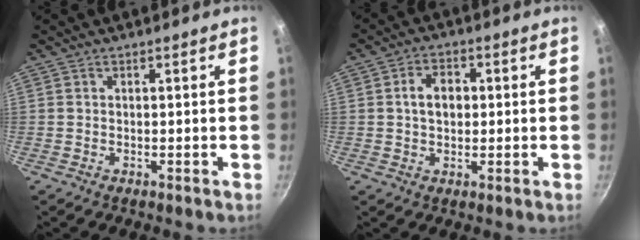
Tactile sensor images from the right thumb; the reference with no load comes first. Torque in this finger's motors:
{"motor_torque": [-0.87, 0.89, 0.86, 0.26, 0.03]}